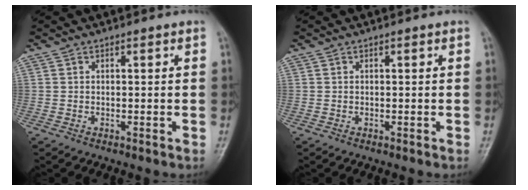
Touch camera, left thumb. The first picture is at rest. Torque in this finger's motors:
{"motor_torque": [0.00, 0.00, 0.01, 0.00, 0.00]}